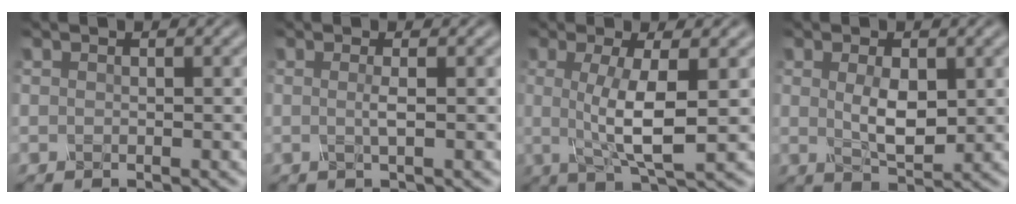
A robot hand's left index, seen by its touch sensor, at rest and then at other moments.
{"total": 1.3, "force": [0.0, 0.3, 1.3], "torque": [-0.023, 0.000, -0.004]}
{"total": 5.9, "force": [0.2, 1.3, 5.8], "torque": [-0.108, -0.004, 0.005]}
{"total": 3.6, "force": [0.5, 1.7, 3.2], "torque": [-0.065, -0.005, 0.015]}